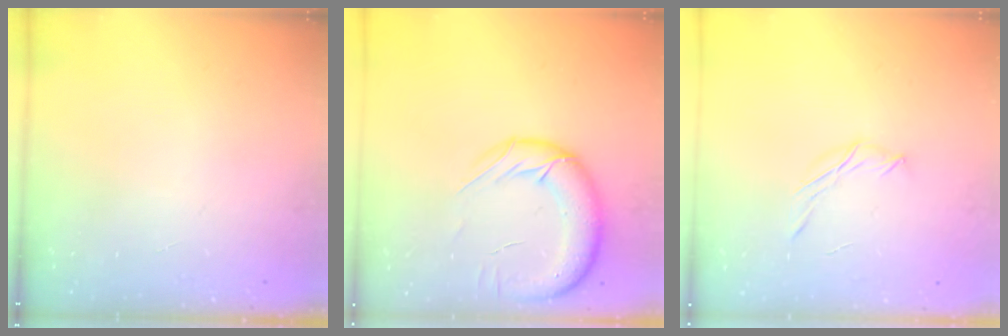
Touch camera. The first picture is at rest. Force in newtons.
{"total": 17.6, "press": 17.3, "slide": 3.5}
{"total": 4.7, "press": 4.6, "slide": 1.0}